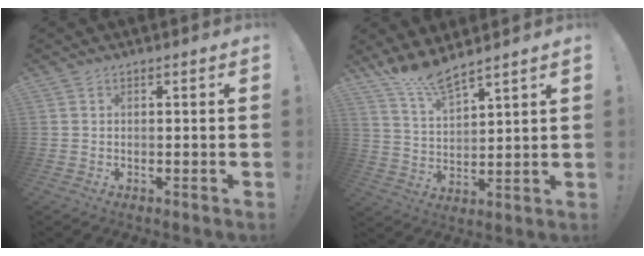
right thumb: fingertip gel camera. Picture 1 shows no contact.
{"total": 8.8, "force": [7.9, 1.2, 3.6], "torque": [-0.079, -0.051, 0.147]}